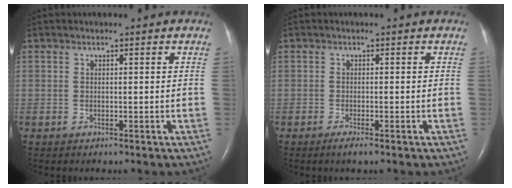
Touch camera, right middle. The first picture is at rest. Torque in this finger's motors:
{"motor_torque": [0.43, -0.30, 0.13, 0.04]}